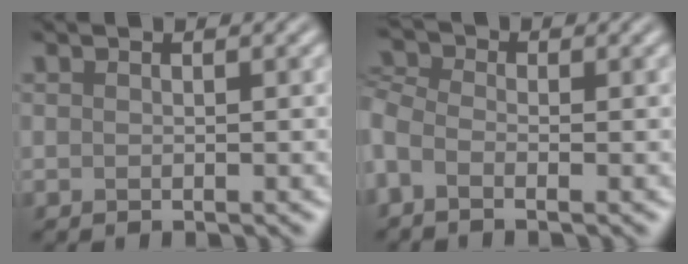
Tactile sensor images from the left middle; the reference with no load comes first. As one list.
[{"total": 1.9, "force": [-0.8, 1.2, 1.3], "torque": [-0.042, 0.001, -0.026]}]